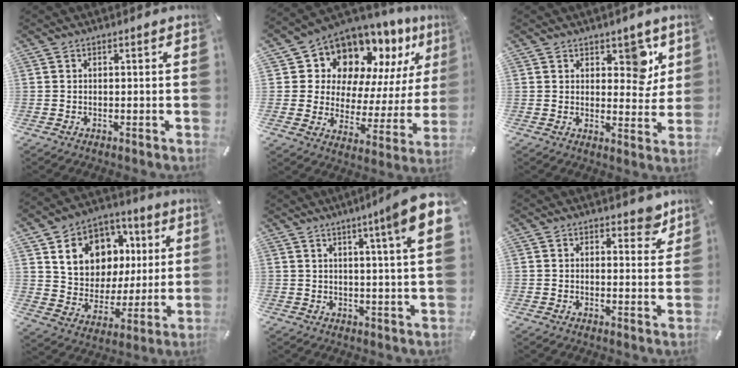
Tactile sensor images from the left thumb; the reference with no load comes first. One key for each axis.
{"total": 11.2, "fx": 9.4, "fy": 6.1, "fz": 0.8, "tx": -0.029, "ty": -0.112, "tz": 0.170}
{"total": 8.0, "fx": 3.9, "fy": 4.8, "fz": 5.0, "tx": -0.037, "ty": -0.017, "tz": 0.060}
{"total": 13.8, "fx": 4.8, "fy": 11.8, "fz": 5.2, "tx": -0.095, "ty": -0.017, "tz": 0.099}
{"total": 10.8, "fx": 4.8, "fy": 0.0, "fz": 9.6, "tx": -0.144, "ty": -0.028, "tz": 0.072}
{"total": 4.6, "fx": 3.3, "fy": 2.7, "fz": 1.7, "tx": -0.001, "ty": -0.016, "tz": 0.053}